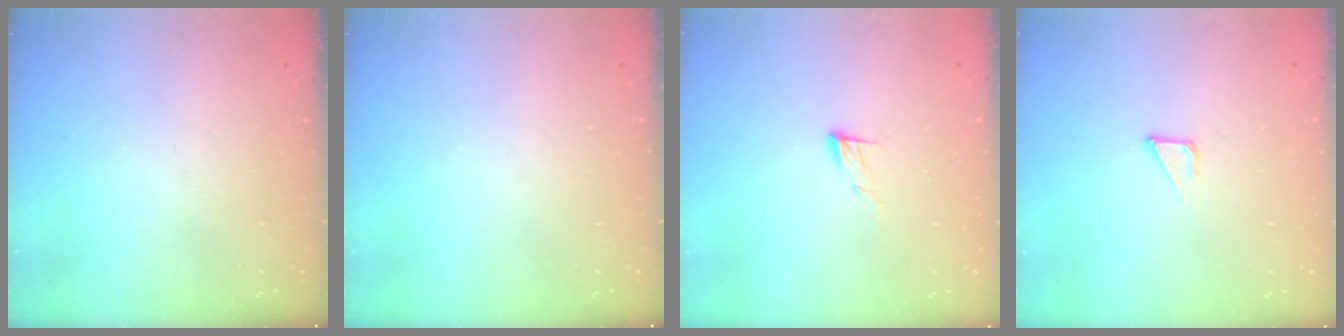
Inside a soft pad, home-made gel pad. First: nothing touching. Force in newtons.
{"total": 0.0}
{"total": 6.2, "press": 6.2, "slide": 0.6}
{"total": 2.8, "press": 2.8, "slide": 0.1}